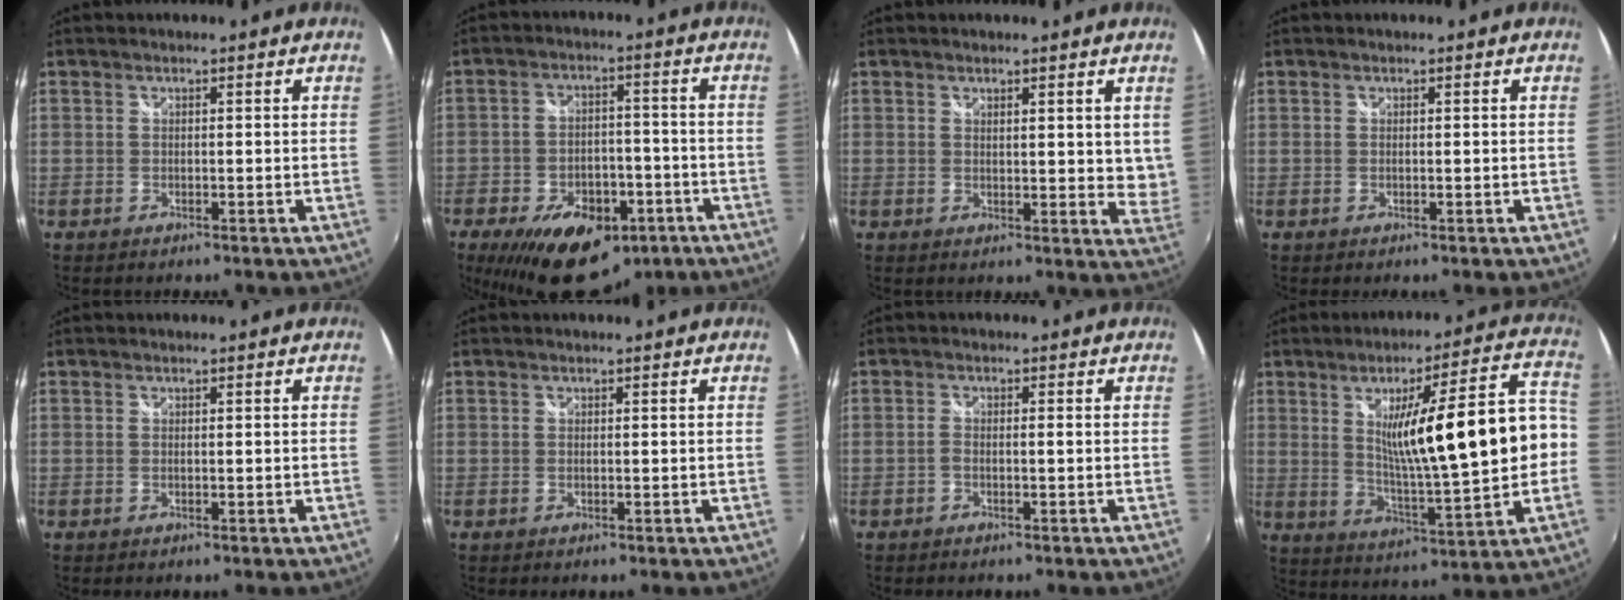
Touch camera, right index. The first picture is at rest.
{"total": 18.1, "force": [-10.9, 10.1, 10.4], "torque": [-0.208, -0.003, -0.151]}
{"total": 5.6, "force": [3.7, 2.1, 3.6], "torque": [-0.023, 0.005, 0.056]}
{"total": 0.0}
{"total": 0.0}
{"total": 0.0}
{"total": 1.0, "force": [-0.6, 0.0, 0.8], "torque": [-0.020, 0.006, -0.012]}
{"total": 19.1, "force": [0.5, 2.9, 18.9], "torque": [-0.274, 0.009, 0.028]}